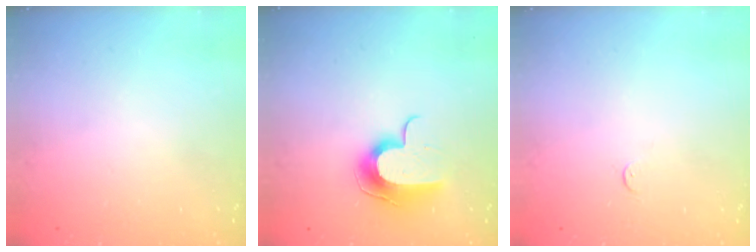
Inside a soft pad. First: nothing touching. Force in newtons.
{"total": 11.8, "press": 11.8, "slide": 0.7}
{"total": 3.2, "press": 3.2, "slide": 0.2}